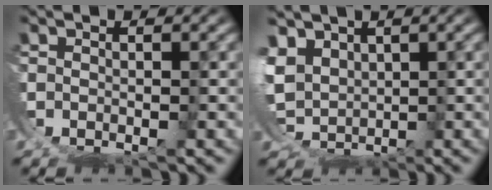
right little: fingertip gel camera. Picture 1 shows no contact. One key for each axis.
{"total": 4.6, "fx": 0.7, "fy": 3.7, "fz": 2.7, "tx": -0.087, "ty": -0.040, "tz": 0.035}